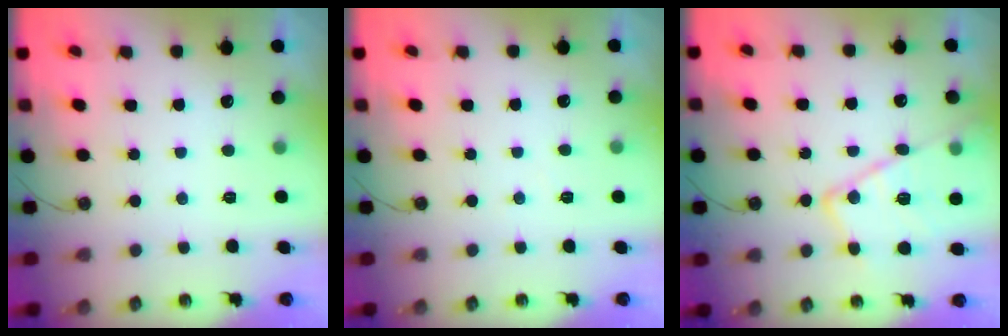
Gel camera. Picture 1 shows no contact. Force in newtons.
{"total": 2.8, "press": 2.8, "slide": 0.5}
{"total": 17.1, "press": 17.1, "slide": 1.0}